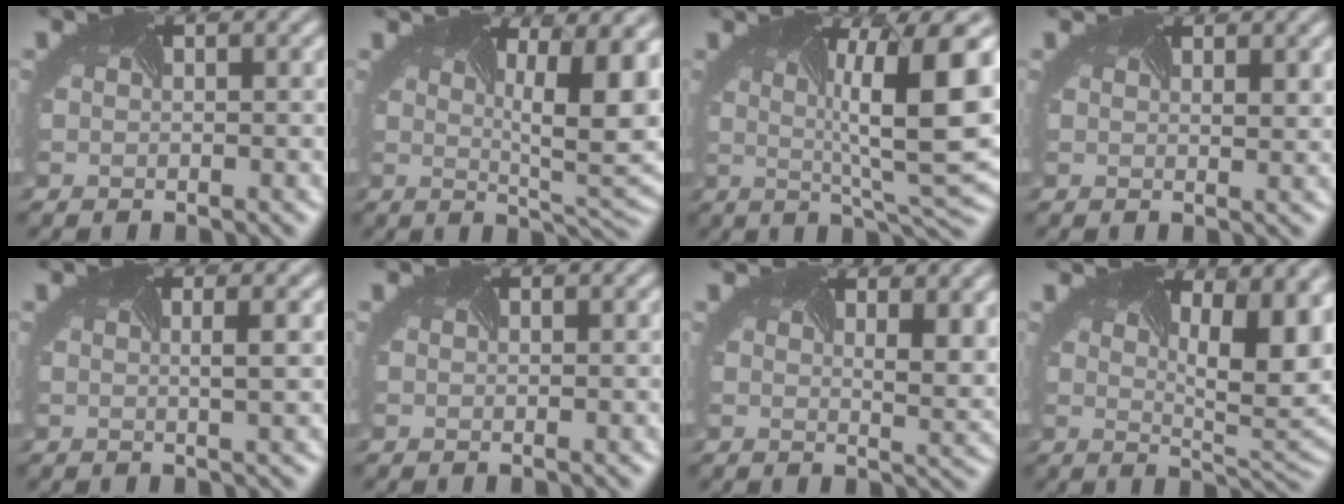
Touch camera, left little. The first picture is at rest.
{"total": 11.2, "force": [2.5, 3.8, 10.2], "torque": [-0.126, 0.007, 0.035]}
{"total": 11.6, "force": [1.3, 2.5, 11.2], "torque": [-0.155, -0.003, 0.022]}
{"total": 2.3, "force": [2.0, 0.7, 1.1], "torque": [-0.019, 0.000, 0.029]}
{"total": 2.0, "force": [0.3, 0.6, 1.9], "torque": [-0.014, 0.006, -0.011]}
{"total": 0.7, "force": [0.7, 0.2, 0.1], "torque": [-0.005, -0.003, 0.008]}
{"total": 7.2, "force": [4.2, 2.9, 5.1], "torque": [-0.062, 0.013, 0.060]}
{"total": 11.4, "force": [4.0, 4.8, 9.5], "torque": [-0.116, 0.016, 0.056]}